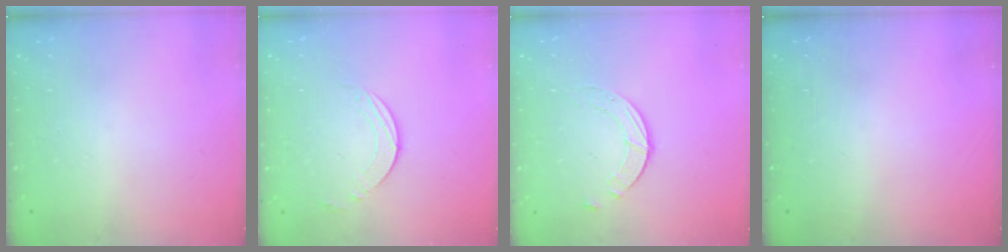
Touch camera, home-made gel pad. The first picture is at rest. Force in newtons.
{"total": 2.8, "press": 2.8, "slide": 0.2}
{"total": 1.8, "press": 1.8, "slide": 0.2}
{"total": 0.0}